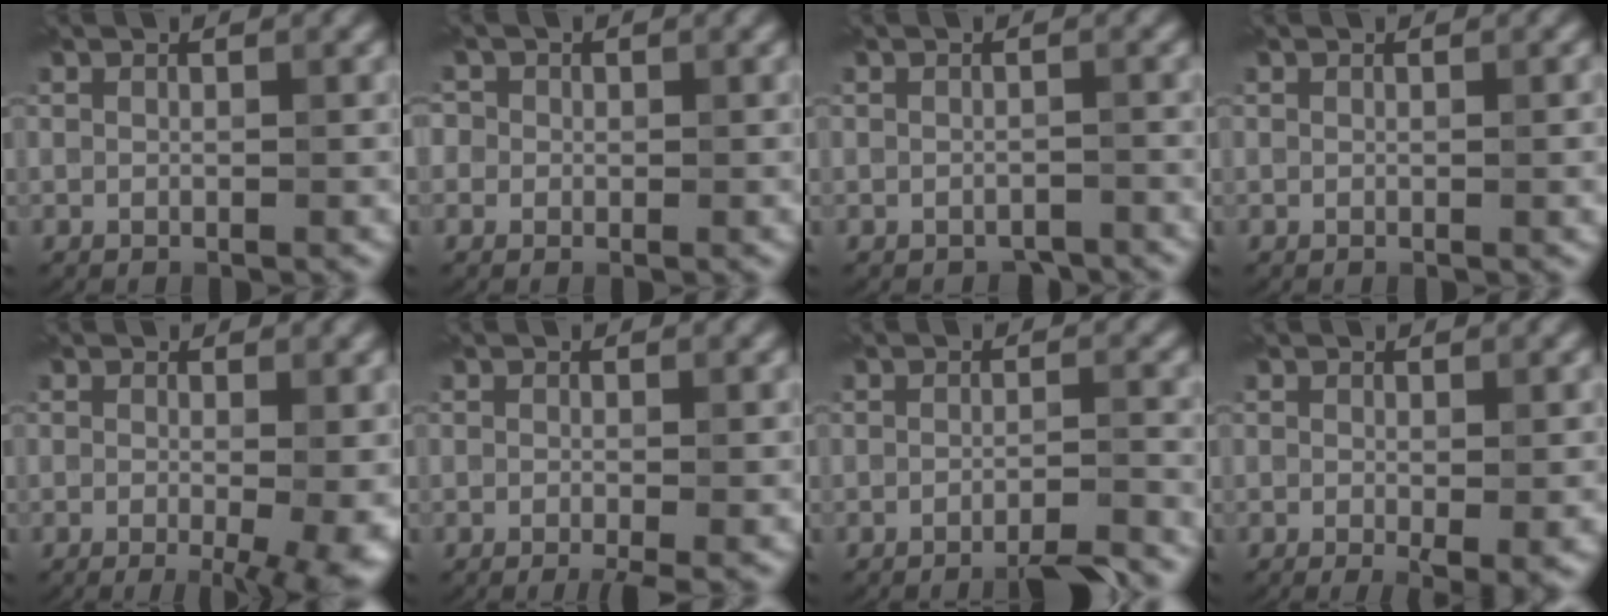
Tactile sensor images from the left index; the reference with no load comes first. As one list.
[{"total": 1.8, "force": [0.5, 1.7, 0.2], "torque": [0.018, 0.002, -0.015]}, {"total": 1.1, "force": [-1.0, 0.4, 0.1], "torque": [-0.001, 0.002, -0.017]}, {"total": 0.8, "force": [0.0, 0.2, 0.7], "torque": [-0.007, 0.000, -0.001]}, {"total": 6.9, "force": [-1.4, 2.5, 6.3], "torque": [-0.046, -0.004, -0.015]}, {"total": 1.9, "force": [-0.9, 0.4, 1.6], "torque": [-0.020, -0.006, -0.016]}, {"total": 3.1, "force": [-2.3, 0.5, 2.1], "torque": [-0.025, 0.000, -0.044]}, {"total": 2.5, "force": [-0.5, 0.5, 2.4], "torque": [-0.035, -0.011, -0.003]}]